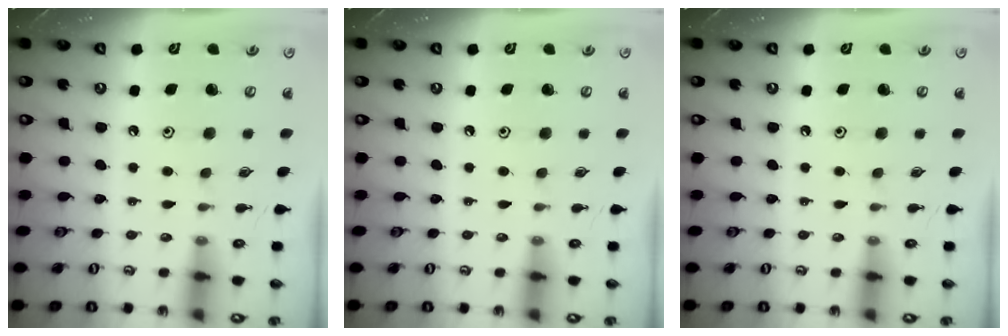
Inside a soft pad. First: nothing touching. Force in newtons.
{"total": 0.0}
{"total": 0.0}